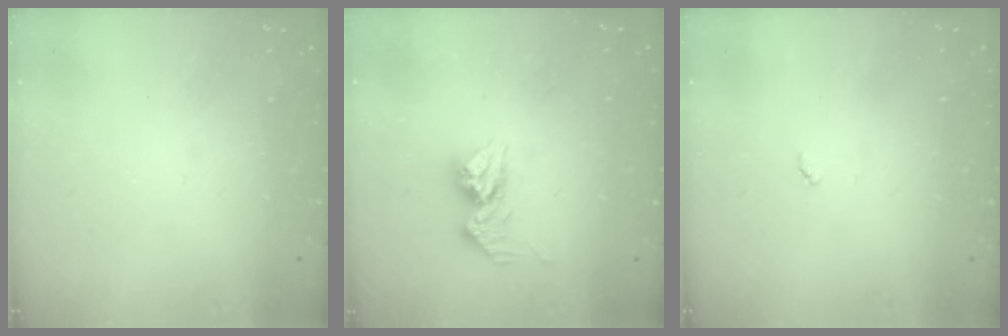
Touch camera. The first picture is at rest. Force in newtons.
{"total": 10.3, "press": 10.3, "slide": 0.9}
{"total": 3.1, "press": 3.1, "slide": 0.4}